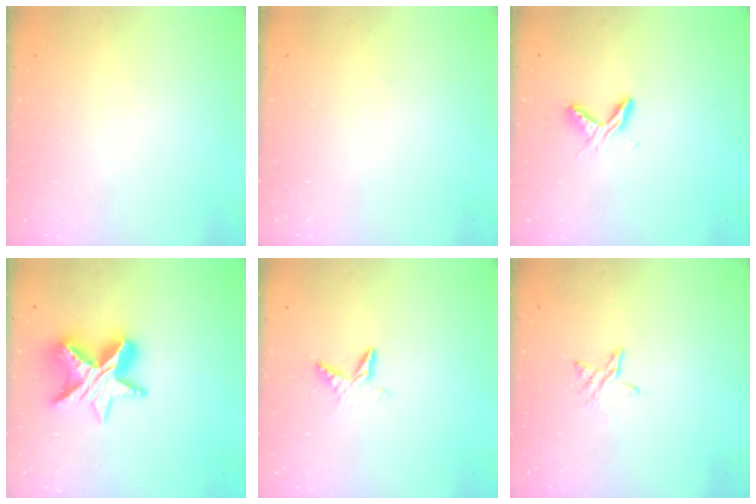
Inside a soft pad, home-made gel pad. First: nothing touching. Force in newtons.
{"total": 0.0}
{"total": 5.8, "press": 5.7, "slide": 0.4}
{"total": 12.9, "press": 12.9, "slide": 0.8}
{"total": 6.2, "press": 6.2, "slide": 0.6}
{"total": 2.9, "press": 2.9, "slide": 0.3}